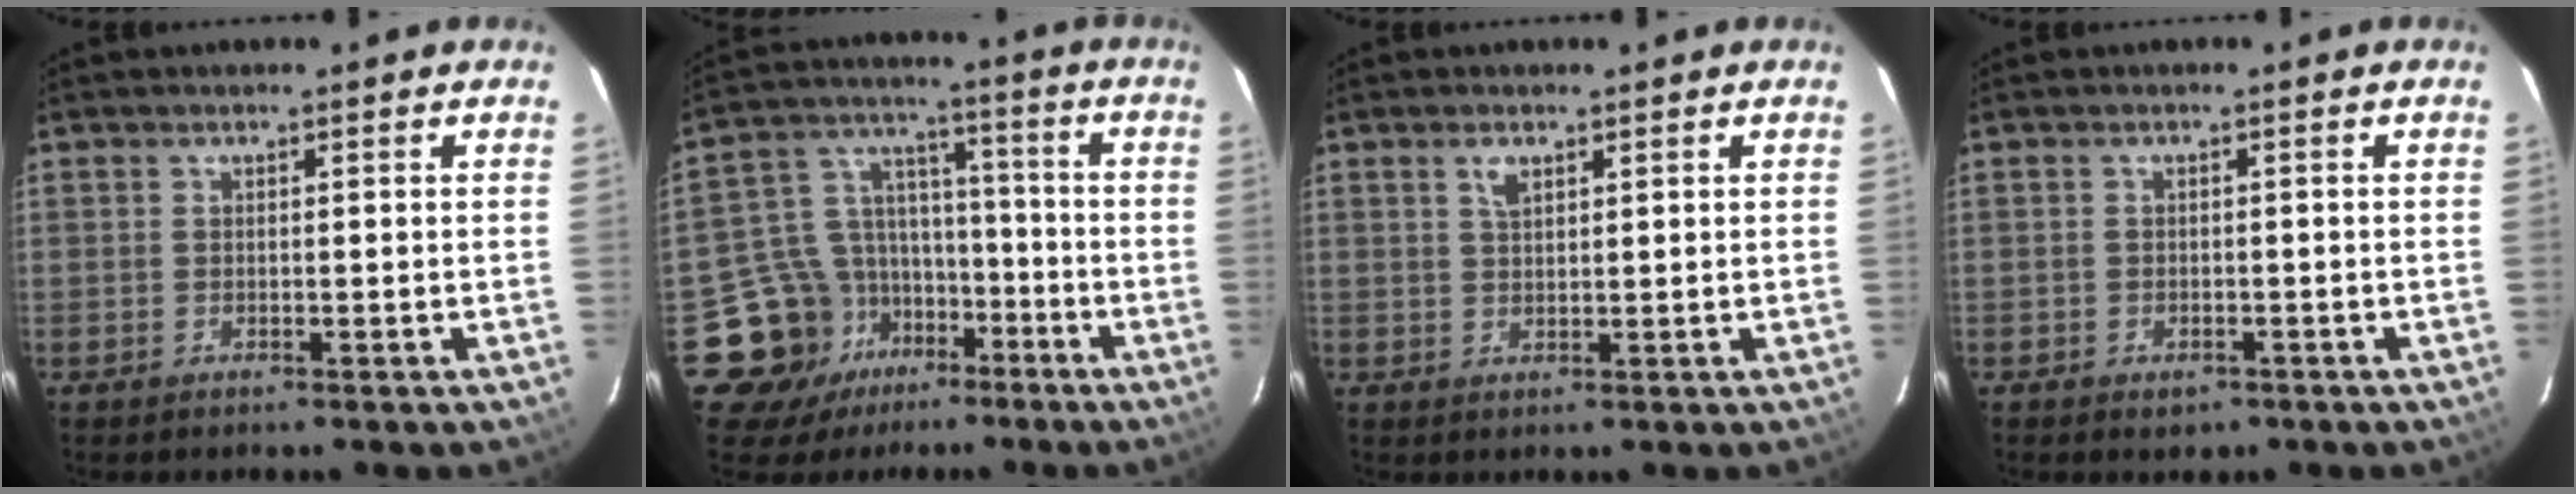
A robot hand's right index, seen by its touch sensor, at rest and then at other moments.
{"total": 13.2, "force": [-7.9, 10.1, 3.0], "torque": [-0.082, 0.051, -0.123]}
{"total": 2.2, "force": [1.2, 1.1, 1.5], "torque": [-0.028, 0.004, 0.023]}
{"total": 2.4, "force": [-1.3, 1.8, 1.0], "torque": [-0.019, -0.001, -0.013]}